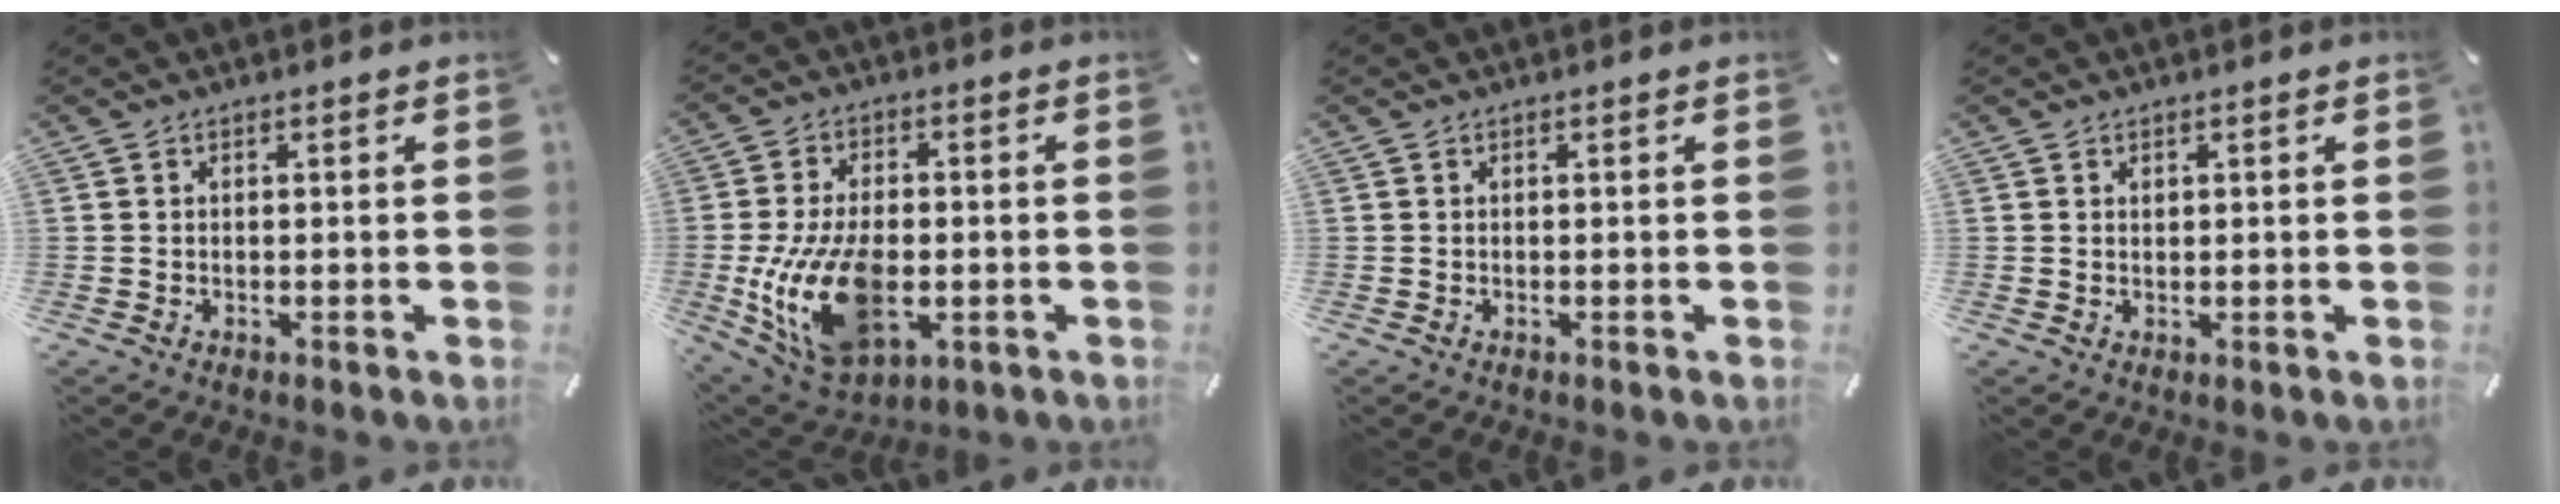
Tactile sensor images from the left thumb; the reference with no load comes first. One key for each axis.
{"total": 18.3, "fx": -3.4, "fy": 11.4, "fz": 13.9, "tx": -0.285, "ty": -0.006, "tz": -0.054}
{"total": 0.0}
{"total": 0.8, "fx": 0.4, "fy": 0.7, "fz": 0.3, "tx": 0.002, "ty": -0.003, "tz": 0.006}